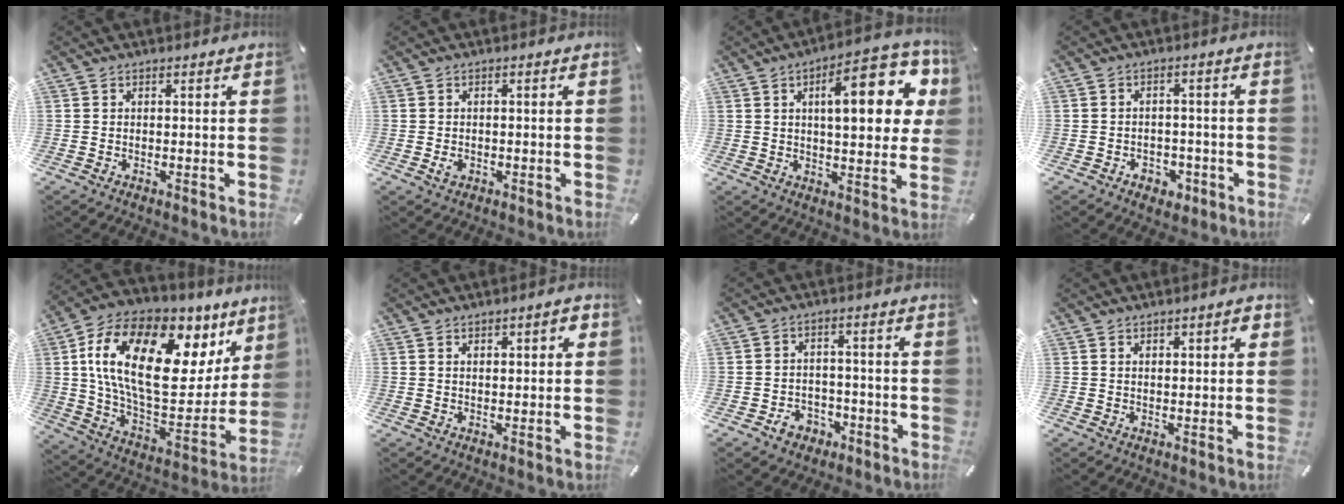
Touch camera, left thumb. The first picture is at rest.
{"total": 1.8, "force": [-0.5, 1.3, 1.2], "torque": [-0.022, 0.002, -0.009]}
{"total": 19.2, "force": [6.3, 7.4, 16.6], "torque": [-0.229, -0.013, 0.092]}
{"total": 3.9, "force": [-1.8, 3.1, 1.5], "torque": [-0.022, 0.008, -0.032]}
{"total": 24.9, "force": [8.9, 13.3, 19.1], "torque": [-0.343, -0.042, 0.154]}
{"total": 2.8, "force": [1.0, 1.3, 2.3], "torque": [-0.038, 0.001, 0.013]}
{"total": 5.5, "force": [-2.7, 4.4, 1.8], "torque": [-0.026, 0.014, -0.048]}
{"total": 2.1, "force": [0.9, 1.0, 1.7], "torque": [-0.025, 0.001, 0.013]}